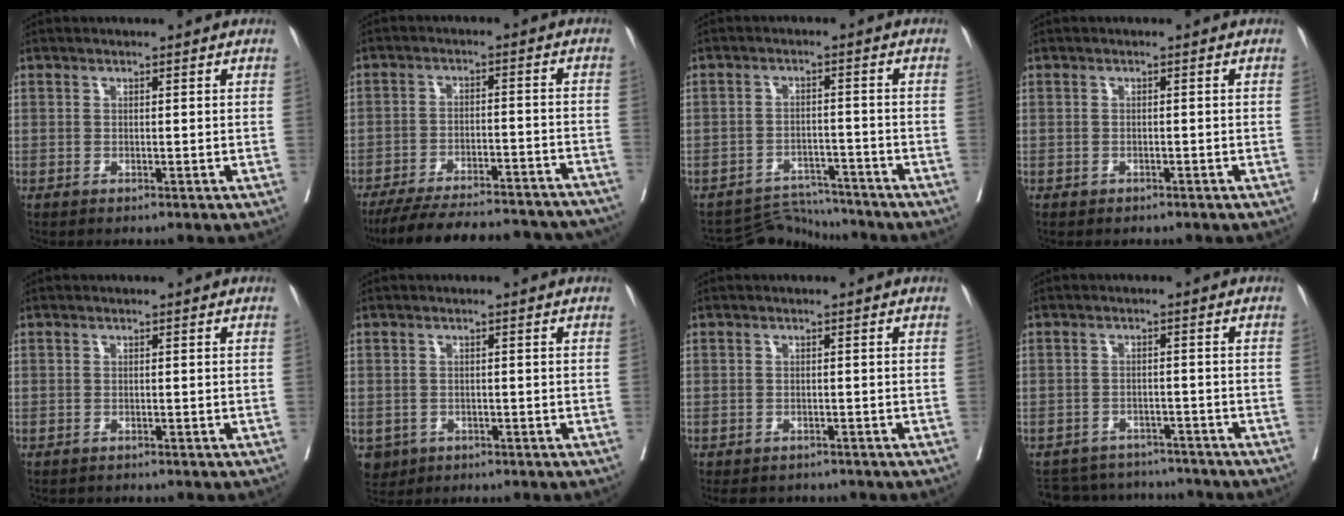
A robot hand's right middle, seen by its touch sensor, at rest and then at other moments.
{"total": 25.1, "force": [-22.7, 4.8, 9.7], "torque": [-0.135, -0.016, -0.300]}
{"total": 5.8, "force": [-5.4, 0.1, -2.1], "torque": [0.036, 0.010, -0.086]}
{"total": 0.6, "force": [-0.4, 0.4, 0.0], "torque": [-0.008, 0.002, -0.005]}
{"total": 0.7, "force": [-0.7, 0.1, -0.1], "torque": [-0.008, -0.002, -0.014]}
{"total": 3.0, "force": [-1.5, 2.5, 0.6], "torque": [-0.007, 0.001, -0.021]}
{"total": 5.4, "force": [-4.8, 2.2, 1.1], "torque": [-0.011, -0.003, -0.058]}
{"total": 9.7, "force": [-9.2, 2.8, 0.9], "torque": [-0.017, 0.013, -0.121]}